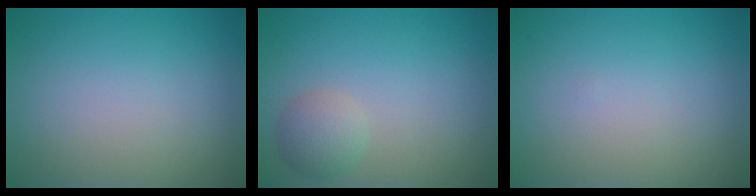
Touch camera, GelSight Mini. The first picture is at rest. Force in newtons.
{"total": 2.2, "press": 2.2, "slide": 0.1}
{"total": 0.0}